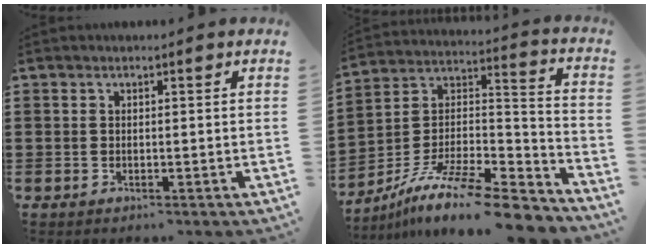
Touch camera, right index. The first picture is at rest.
{"total": 12.0, "force": [-9.4, 2.1, 7.2], "torque": [-0.128, 0.012, -0.179]}